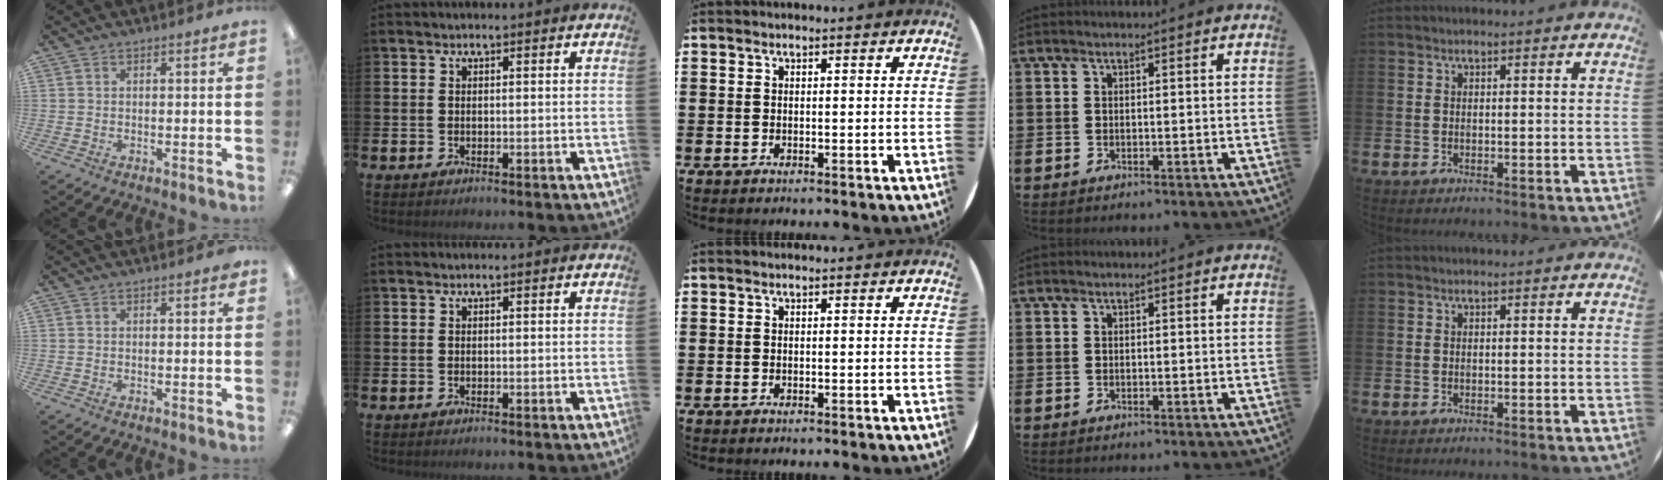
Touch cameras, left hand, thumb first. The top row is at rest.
{"thumb": {"total": 0.7, "force": [0.4, 0.2, 0.5], "torque": [-0.003, 0.000, 0.005]}}